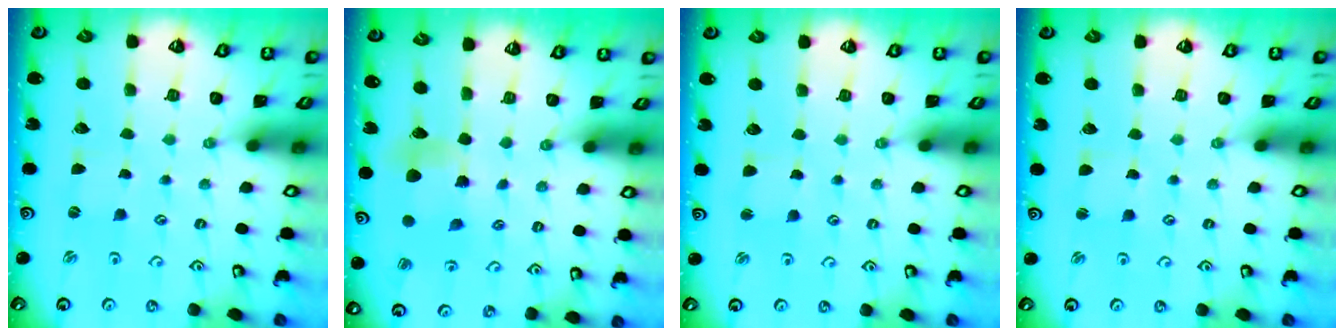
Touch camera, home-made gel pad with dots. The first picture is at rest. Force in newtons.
{"total": 6.8, "press": 6.8, "slide": 0.2}
{"total": 1.7, "press": 1.6, "slide": 0.2}
{"total": 1.1, "press": 1.0, "slide": 0.2}